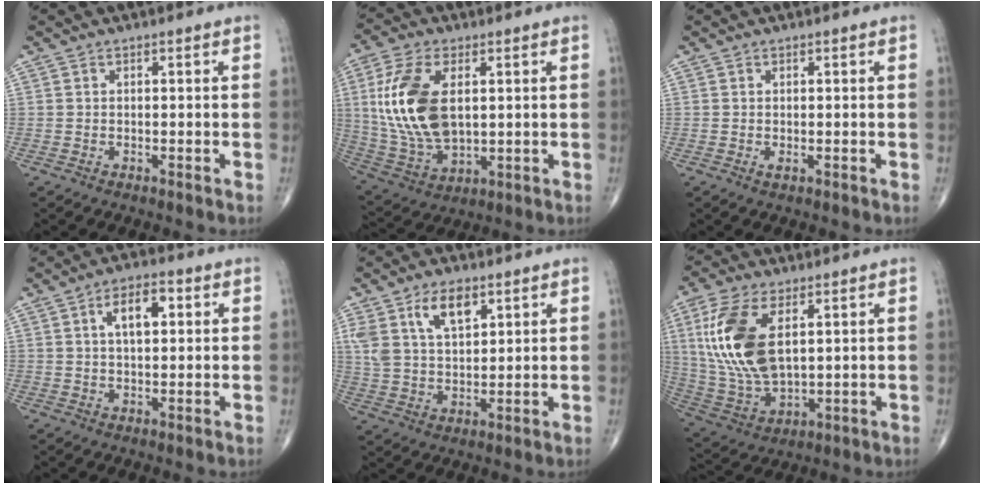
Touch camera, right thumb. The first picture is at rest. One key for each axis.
{"total": 17.0, "fx": 2.9, "fy": 9.4, "fz": 13.9, "tx": -0.285, "ty": -0.011, "tz": 0.065}
{"total": 0.6, "fx": -0.1, "fy": 0.3, "fz": 0.5, "tx": -0.007, "ty": -0.001, "tz": -0.001}
{"total": 7.0, "fx": 2.0, "fy": 3.4, "fz": 5.7, "tx": -0.086, "ty": 0.007, "tz": 0.030}
{"total": 9.6, "fx": 5.0, "fy": 5.1, "fz": 6.5, "tx": -0.110, "ty": -0.017, "tz": 0.100}
{"total": 17.3, "fx": 4.6, "fy": 8.9, "fz": 14.1, "tx": -0.297, "ty": -0.016, "tz": 0.098}